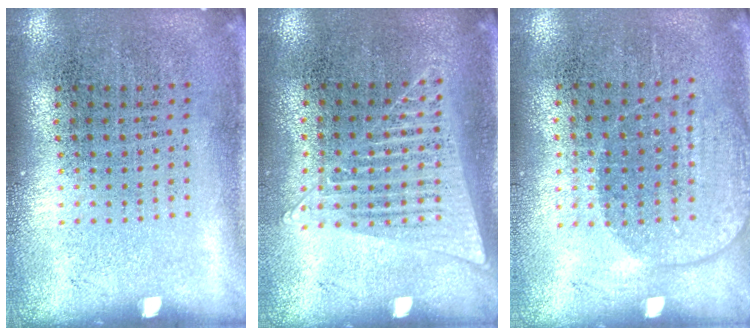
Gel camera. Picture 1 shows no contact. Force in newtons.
{"total": 1.3, "press": 1.2, "slide": 0.5}
{"total": 1.4, "press": 1.2, "slide": 0.7}